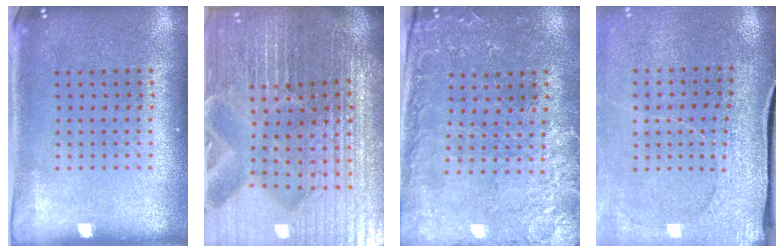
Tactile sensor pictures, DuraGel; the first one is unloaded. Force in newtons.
{"total": 7.2, "press": 6.3, "slide": 3.4}
{"total": 0.7, "press": 0.6, "slide": 0.4}
{"total": 3.0, "press": 2.8, "slide": 1.1}